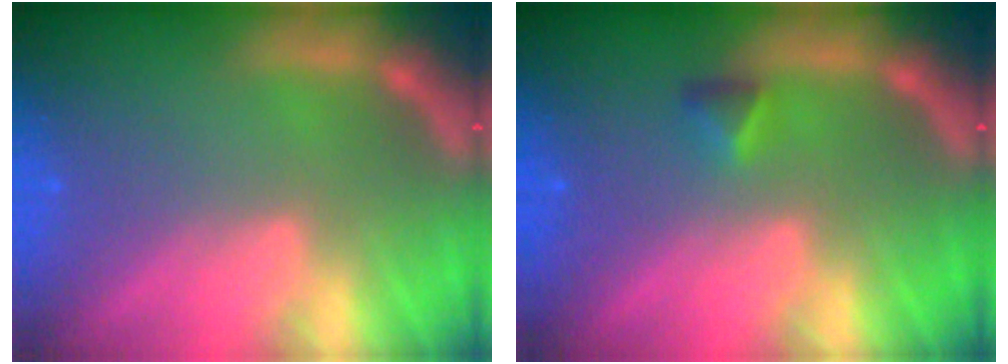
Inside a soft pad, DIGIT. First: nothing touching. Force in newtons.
{"total": 1.4}